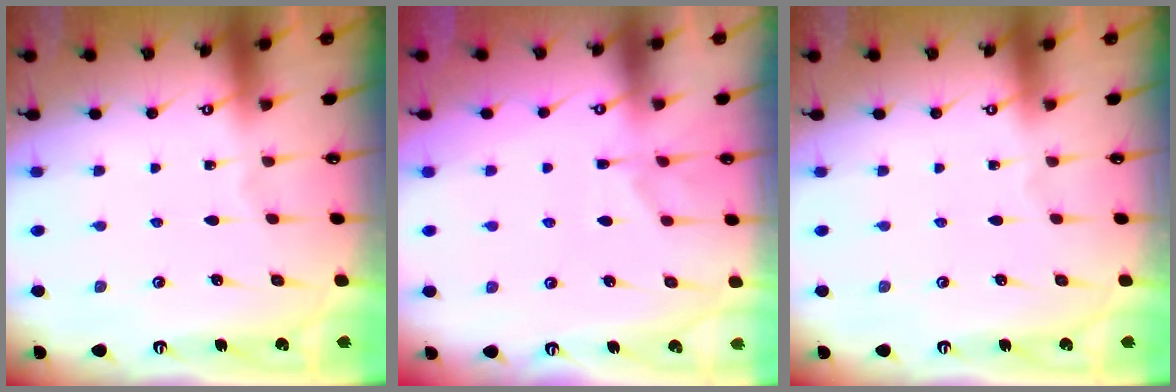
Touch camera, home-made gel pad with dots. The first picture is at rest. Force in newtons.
{"total": 1.2, "press": 0.1, "slide": 1.2}
{"total": 0.0}